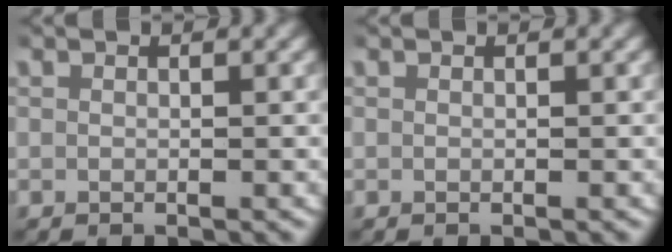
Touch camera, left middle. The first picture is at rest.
{"total": 0.0}